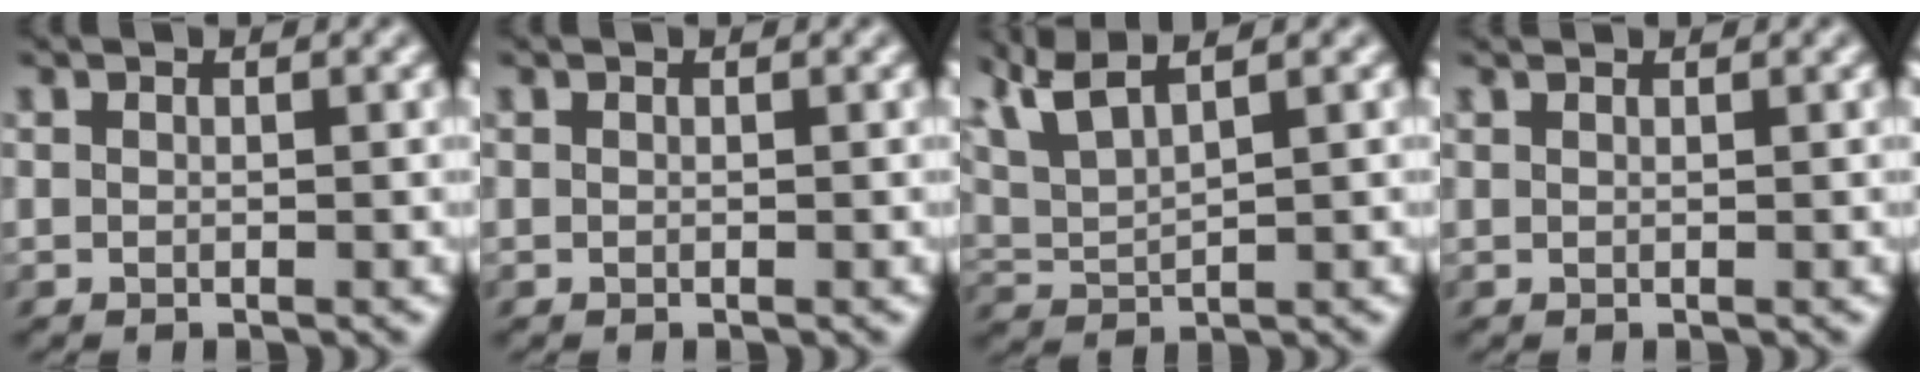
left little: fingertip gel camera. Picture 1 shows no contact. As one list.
[{"total": 0.0}, {"total": 3.8, "force": [2.0, 0.8, 3.1], "torque": [-0.073, 0.020, 0.037]}, {"total": 0.7, "force": [0.7, 0.0, 0.0], "torque": [0.002, 0.004, 0.011]}]